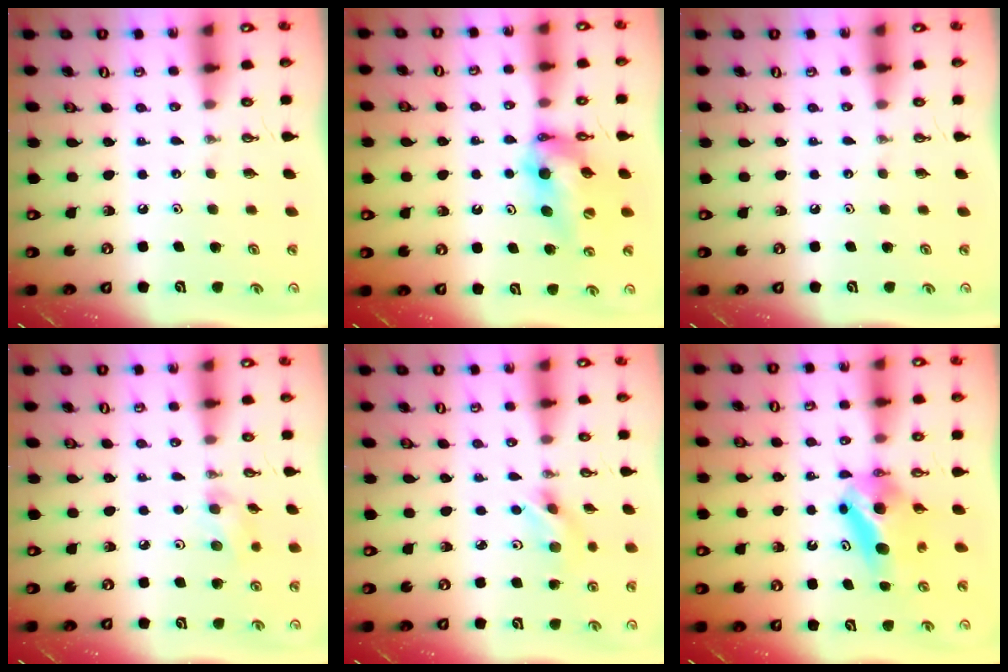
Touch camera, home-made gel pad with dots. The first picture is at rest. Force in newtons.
{"total": 11.6, "press": 11.5, "slide": 1.4}
{"total": 0.0}
{"total": 6.8, "press": 6.4, "slide": 2.1}
{"total": 4.7, "press": 4.6, "slide": 0.7}
{"total": 8.5, "press": 5.4, "slide": 6.5}